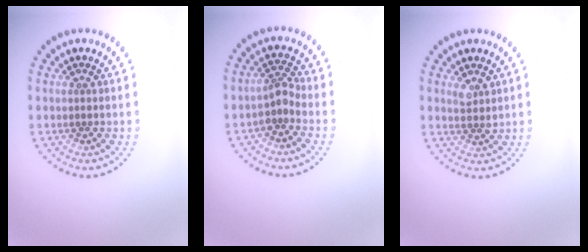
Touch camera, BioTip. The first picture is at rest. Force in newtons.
{"total": 1.9, "press": 1.4, "slide": 1.2}
{"total": 1.6, "press": 1.3, "slide": 0.9}